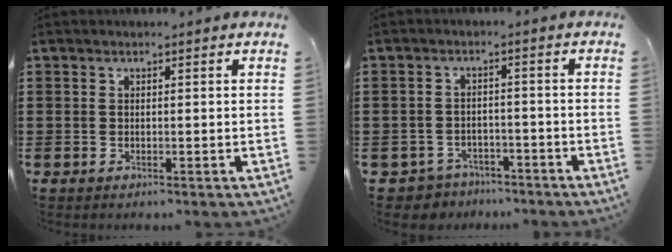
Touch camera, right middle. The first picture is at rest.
{"total": 3.2, "force": [-3.1, 0.8, -0.2], "torque": [-0.016, -0.005, -0.070]}